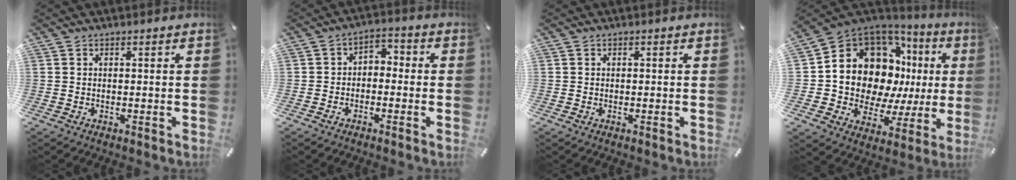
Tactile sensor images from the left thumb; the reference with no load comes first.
{"total": 3.8, "force": [-2.7, 2.4, 1.3], "torque": [-0.021, 0.019, -0.055]}
{"total": 0.0}
{"total": 16.2, "force": [4.8, 12.5, 9.2], "torque": [-0.152, -0.060, 0.095]}